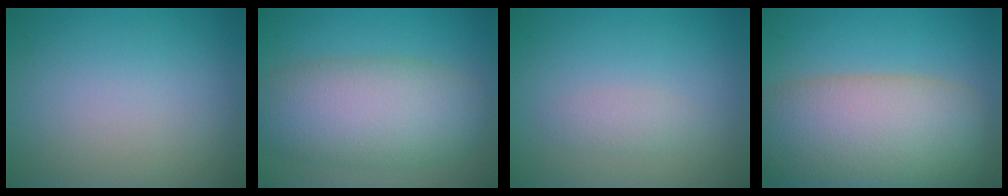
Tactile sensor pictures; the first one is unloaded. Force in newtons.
{"total": 8.3, "press": 8.3, "slide": 0.3}
{"total": 1.3, "press": 1.3, "slide": 0.1}
{"total": 12.2, "press": 12.1, "slide": 0.7}